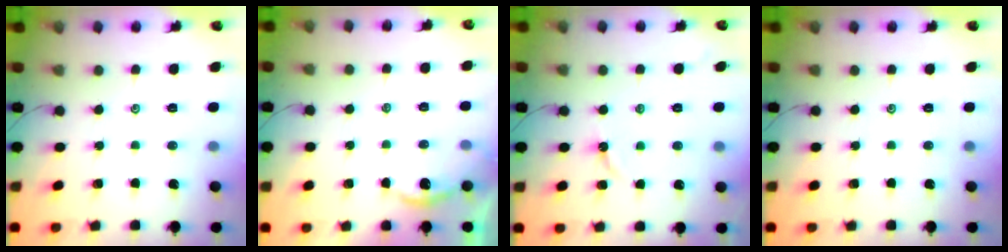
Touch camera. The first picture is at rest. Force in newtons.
{"total": 2.9, "press": 2.9, "slide": 0.1}
{"total": 2.8, "press": 2.8, "slide": 0.2}
{"total": 0.0}